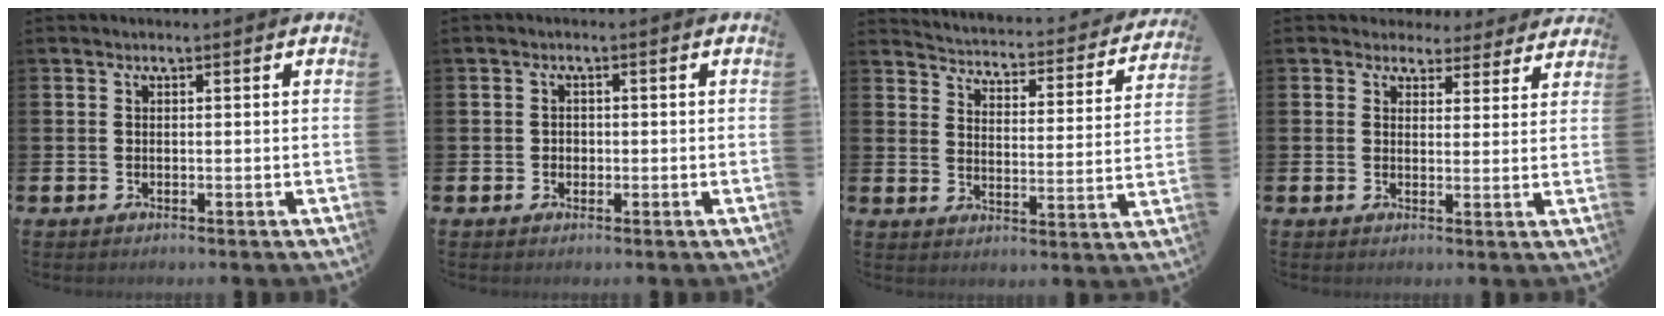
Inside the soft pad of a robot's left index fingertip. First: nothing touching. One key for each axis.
{"total": 1.1, "fx": -0.3, "fy": 1.0, "fz": 0.3, "tx": 0.001, "ty": 0.003, "tz": -0.009}
{"total": 3.3, "fx": 3.2, "fy": 0.8, "fz": 0.5, "tx": -0.036, "ty": -0.036, "tz": 0.046}
{"total": 3.6, "fx": 3.1, "fy": 1.8, "fz": 0.2, "tx": -0.008, "ty": -0.019, "tz": 0.052}